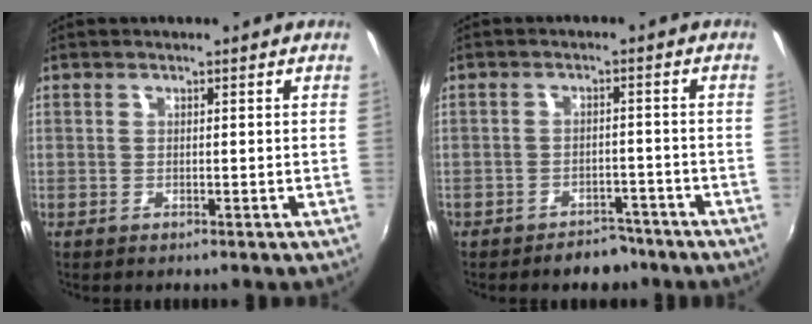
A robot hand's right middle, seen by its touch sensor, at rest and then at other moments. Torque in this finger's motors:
{"motor_torque": [-0.08, 0.08, 0.02, 0.00]}